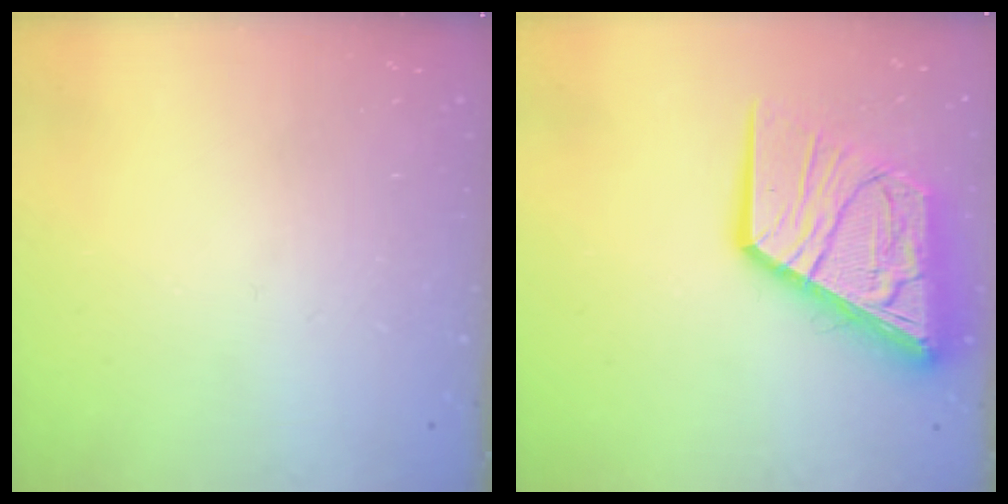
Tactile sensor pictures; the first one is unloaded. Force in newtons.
{"total": 19.3, "press": 19.1, "slide": 2.1}